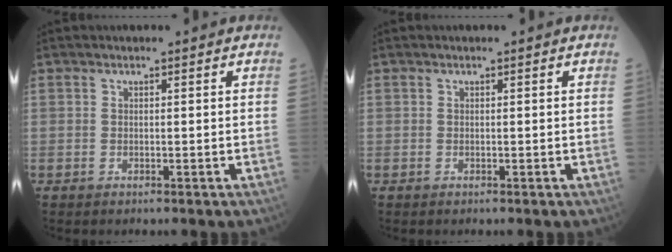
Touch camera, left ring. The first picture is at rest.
{"total": 0.0}